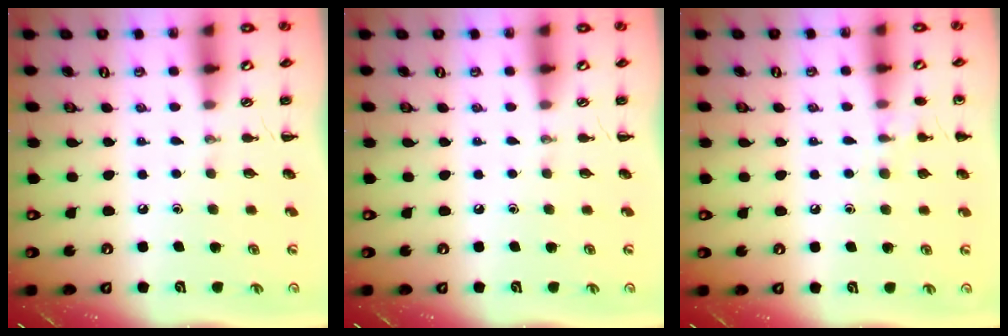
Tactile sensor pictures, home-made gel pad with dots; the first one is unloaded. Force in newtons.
{"total": 0.0}
{"total": 7.0, "press": 6.6, "slide": 2.2}